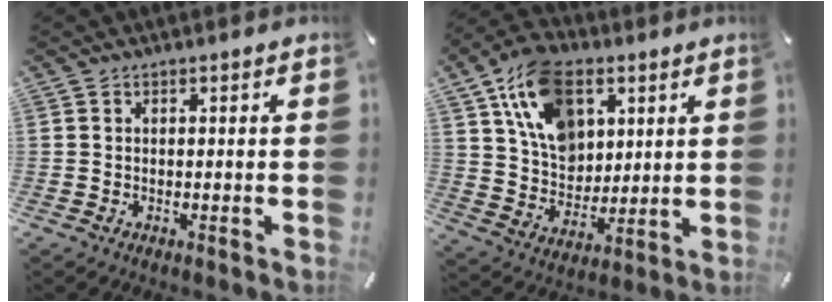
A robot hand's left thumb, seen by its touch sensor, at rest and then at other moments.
{"total": 15.9, "force": [7.5, 11.2, 8.5], "torque": [-0.172, -0.020, 0.142]}